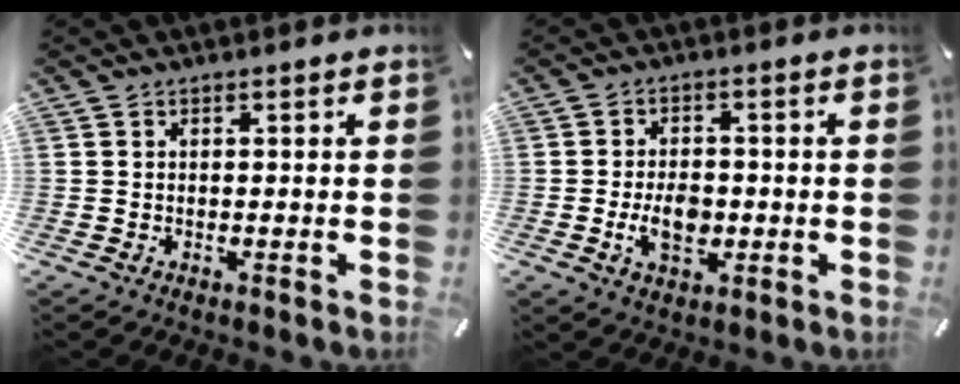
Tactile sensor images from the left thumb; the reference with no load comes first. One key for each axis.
{"total": 7.3, "fx": -1.4, "fy": 4.8, "fz": 5.3, "tx": -0.107, "ty": -0.003, "tz": -0.026}